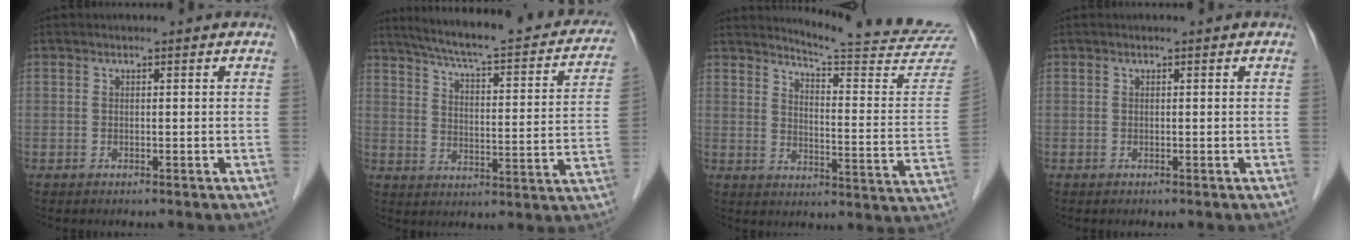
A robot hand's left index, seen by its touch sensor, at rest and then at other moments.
{"total": 24.6, "force": [21.0, 4.1, 12.1], "torque": [-0.176, -0.011, 0.262]}
{"total": 19.3, "force": [18.6, -1.5, 4.8], "torque": [-0.076, -0.133, 0.218]}
{"total": 0.0}